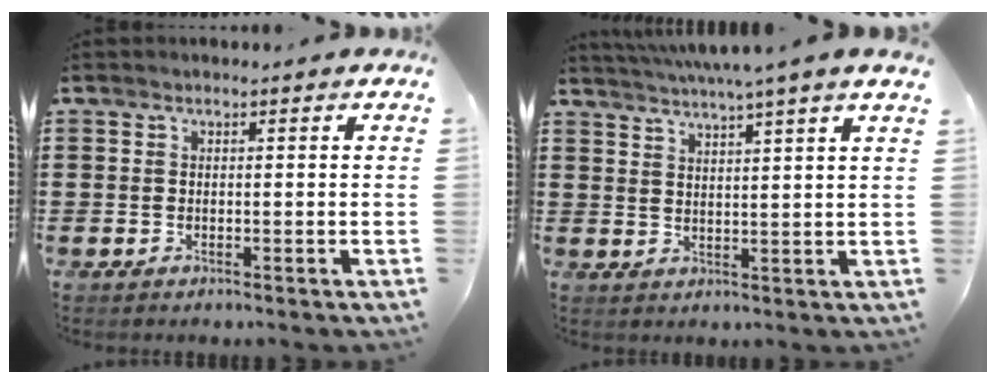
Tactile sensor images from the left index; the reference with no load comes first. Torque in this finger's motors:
{"motor_torque": [0.96, -1.18, 0.81, 0.19]}